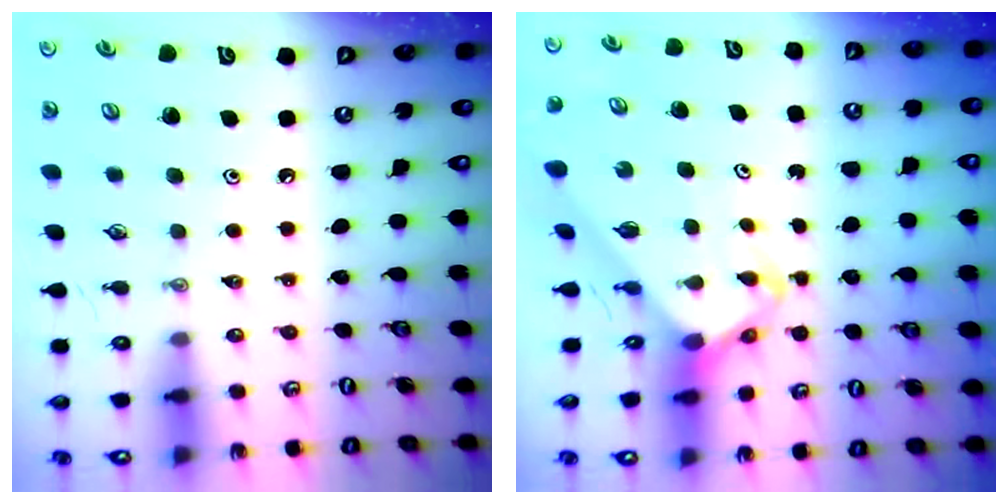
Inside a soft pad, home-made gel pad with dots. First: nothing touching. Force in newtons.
{"total": 4.9, "press": 4.9, "slide": 0.6}